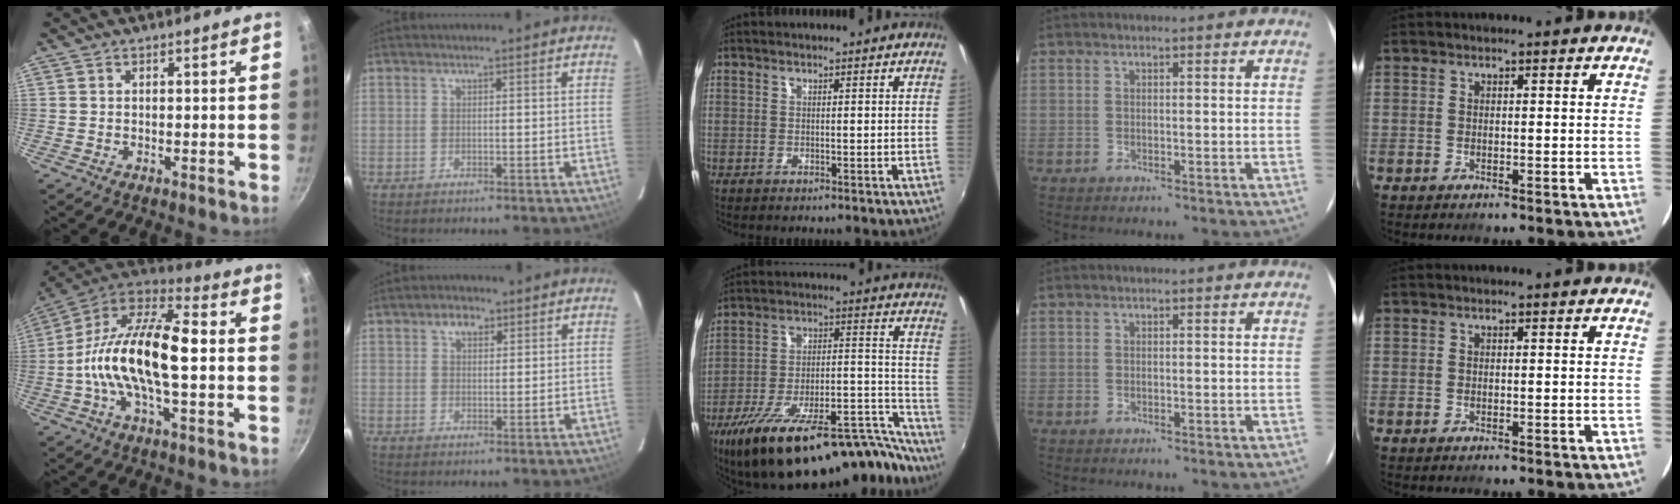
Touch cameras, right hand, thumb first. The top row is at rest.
{"thumb": {"total": 20.1, "force": [-1.1, 8.4, 18.2], "torque": [-0.327, 0.035, -0.043]}, "index": {"total": 3.3, "force": [1.7, 2.2, 1.8], "torque": [-0.025, 0.011, 0.029]}, "middle": {"total": 31.6, "force": [-24.3, 9.2, 17.9], "torque": [-0.254, -0.005, -0.347]}}